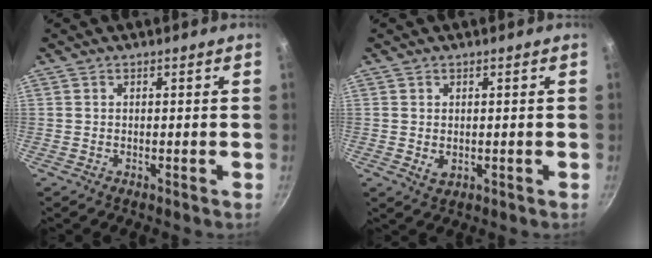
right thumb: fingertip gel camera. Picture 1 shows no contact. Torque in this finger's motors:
{"motor_torque": [-0.31, 0.19, -0.18, 0.05, -0.01]}